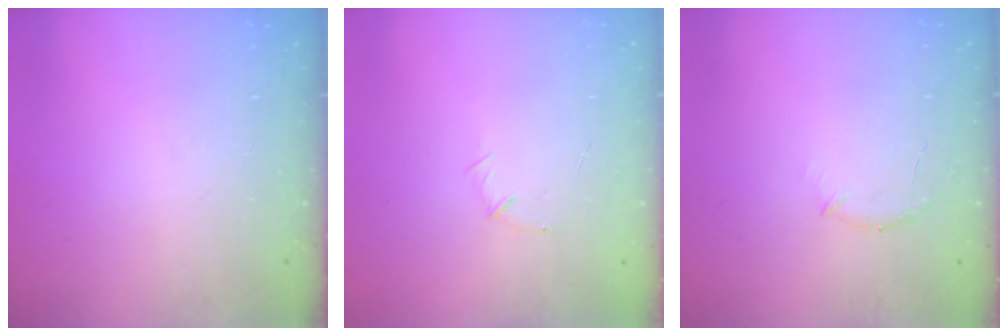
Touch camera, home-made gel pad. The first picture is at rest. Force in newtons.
{"total": 5.2, "press": 5.0, "slide": 1.1}
{"total": 6.9, "press": 6.7, "slide": 1.8}